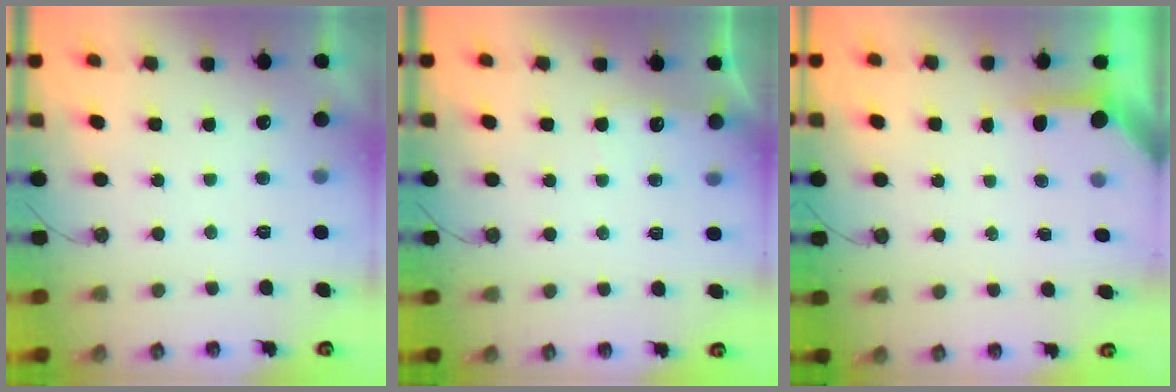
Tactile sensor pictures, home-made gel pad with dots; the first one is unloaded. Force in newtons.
{"total": 5.0, "press": 4.9, "slide": 0.8}
{"total": 3.5, "press": 3.5, "slide": 0.3}